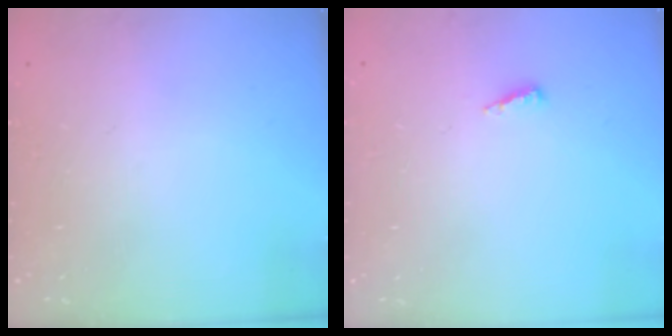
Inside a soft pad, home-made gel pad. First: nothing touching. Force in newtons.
{"total": 2.5, "press": 2.5, "slide": 0.2}